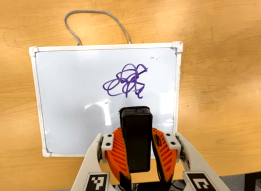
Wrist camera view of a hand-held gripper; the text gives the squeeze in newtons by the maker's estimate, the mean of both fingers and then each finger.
{"total": 7.7, "left": 6.5, "right": 8.9}